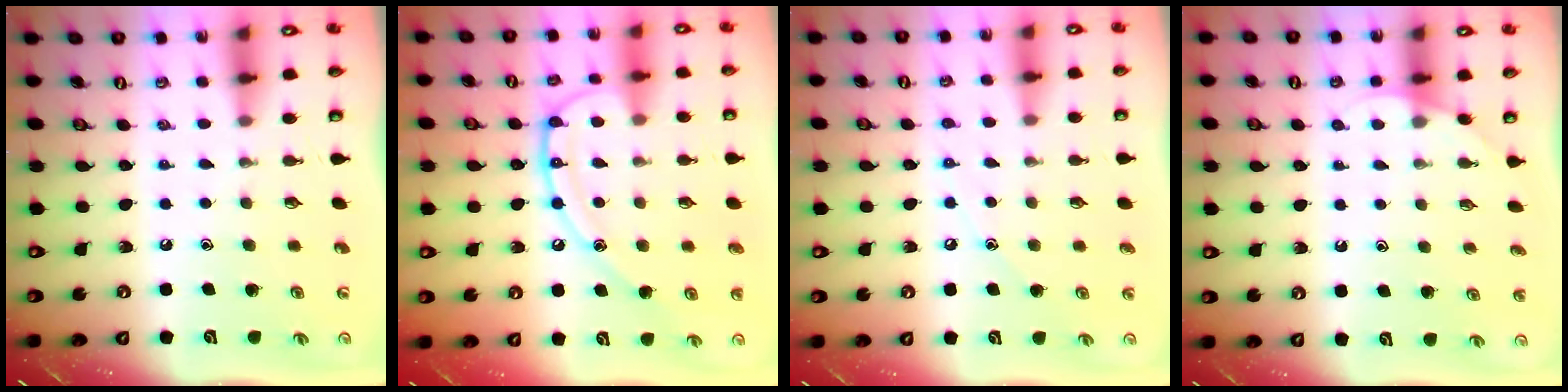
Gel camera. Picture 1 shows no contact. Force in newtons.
{"total": 15.9, "press": 15.9, "slide": 1.3}
{"total": 5.7, "press": 5.7, "slide": 0.6}
{"total": 2.9, "press": 2.9, "slide": 0.2}